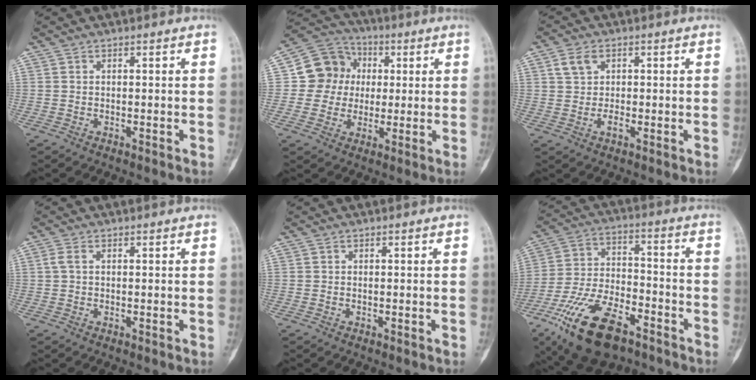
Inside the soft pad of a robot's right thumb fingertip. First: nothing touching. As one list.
[{"total": 10.9, "force": [1.1, 10.2, 3.5], "torque": [-0.023, 0.016, 0.014]}, {"total": 4.3, "force": [0.9, 3.1, 2.7], "torque": [-0.046, 0.000, 0.016]}, {"total": 1.6, "force": [0.4, 0.9, 1.2], "torque": [-0.037, 0.003, 0.007]}, {"total": 0.0}, {"total": 19.0, "force": [-11.0, 8.8, 12.6], "torque": [-0.238, 0.047, -0.195]}]